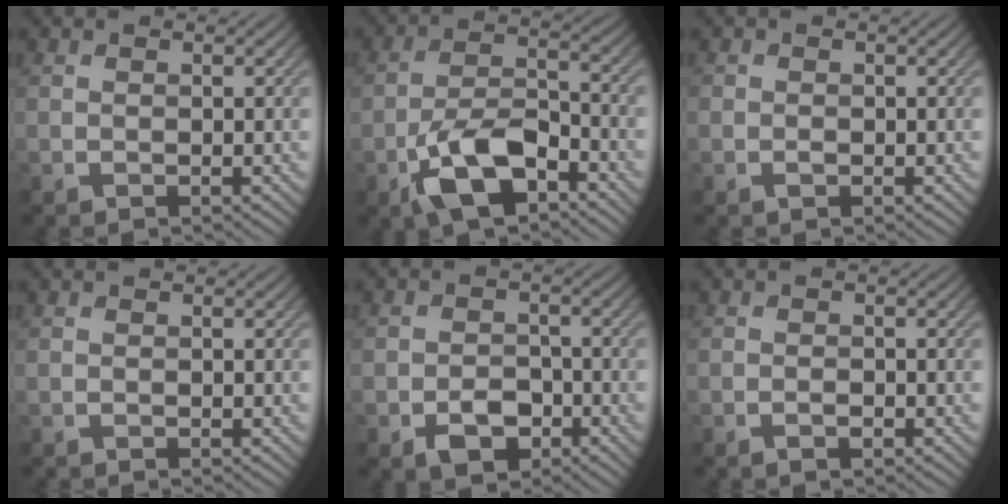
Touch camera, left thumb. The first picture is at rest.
{"total": 9.6, "force": [-5.3, 4.2, 6.8], "torque": [-0.130, 0.004, -0.110]}
{"total": 0.9, "force": [-0.3, 0.7, 0.4], "torque": [-0.006, -0.003, -0.009]}
{"total": 0.0}
{"total": 4.4, "force": [-2.3, 2.9, 2.4], "torque": [-0.039, -0.004, -0.045]}
{"total": 1.2, "force": [-0.7, 0.4, 0.8], "torque": [-0.014, 0.000, -0.014]}